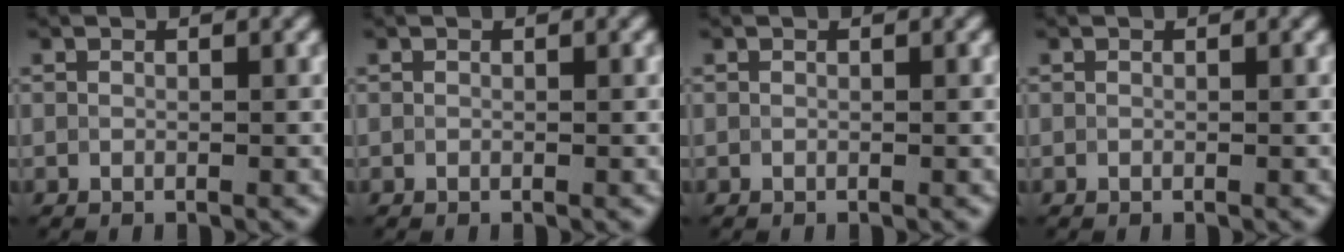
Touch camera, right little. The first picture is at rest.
{"total": 0.0}
{"total": 0.0}
{"total": 0.0}